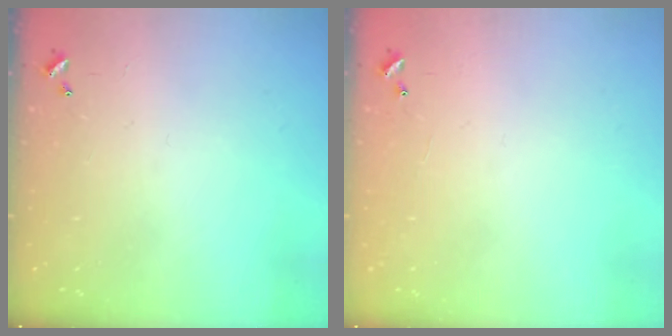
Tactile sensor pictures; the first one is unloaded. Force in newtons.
{"total": 4.7, "press": 4.7, "slide": 0.4}